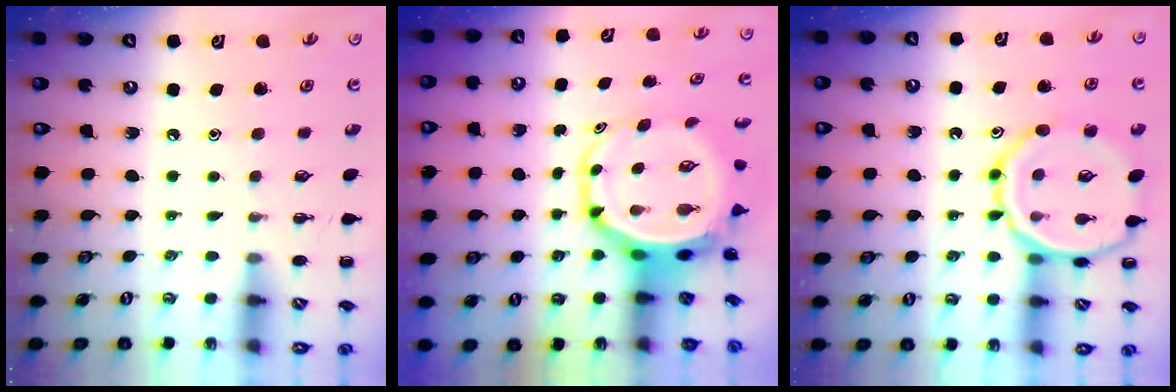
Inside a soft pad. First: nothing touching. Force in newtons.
{"total": 7.2, "press": 6.9, "slide": 2.2}
{"total": 13.3, "press": 13.2, "slide": 1.2}